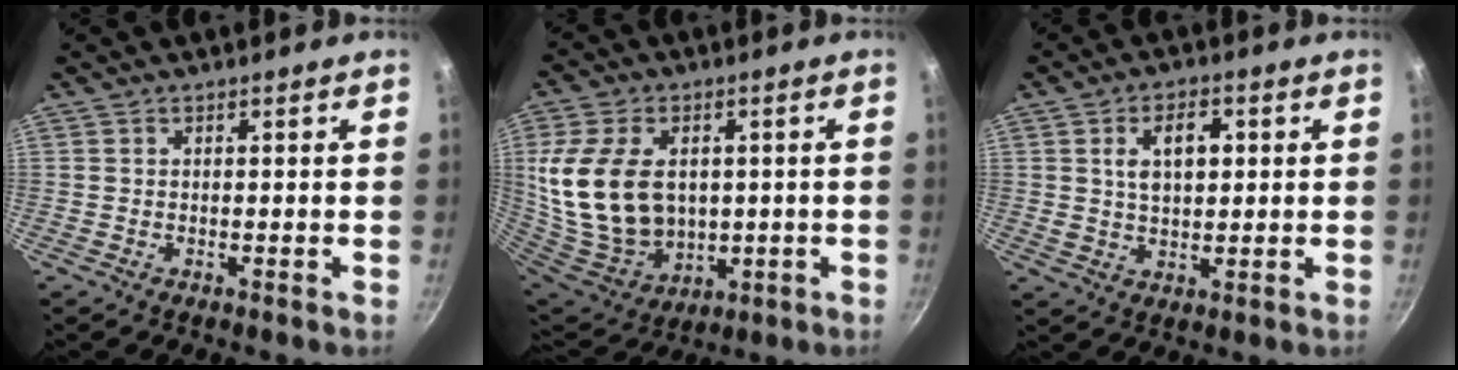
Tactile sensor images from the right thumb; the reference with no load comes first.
{"total": 21.3, "force": [1.8, 14.9, 15.2], "torque": [-0.290, -0.008, 0.054]}
{"total": 7.6, "force": [1.7, 4.5, 5.9], "torque": [-0.082, 0.002, 0.029]}